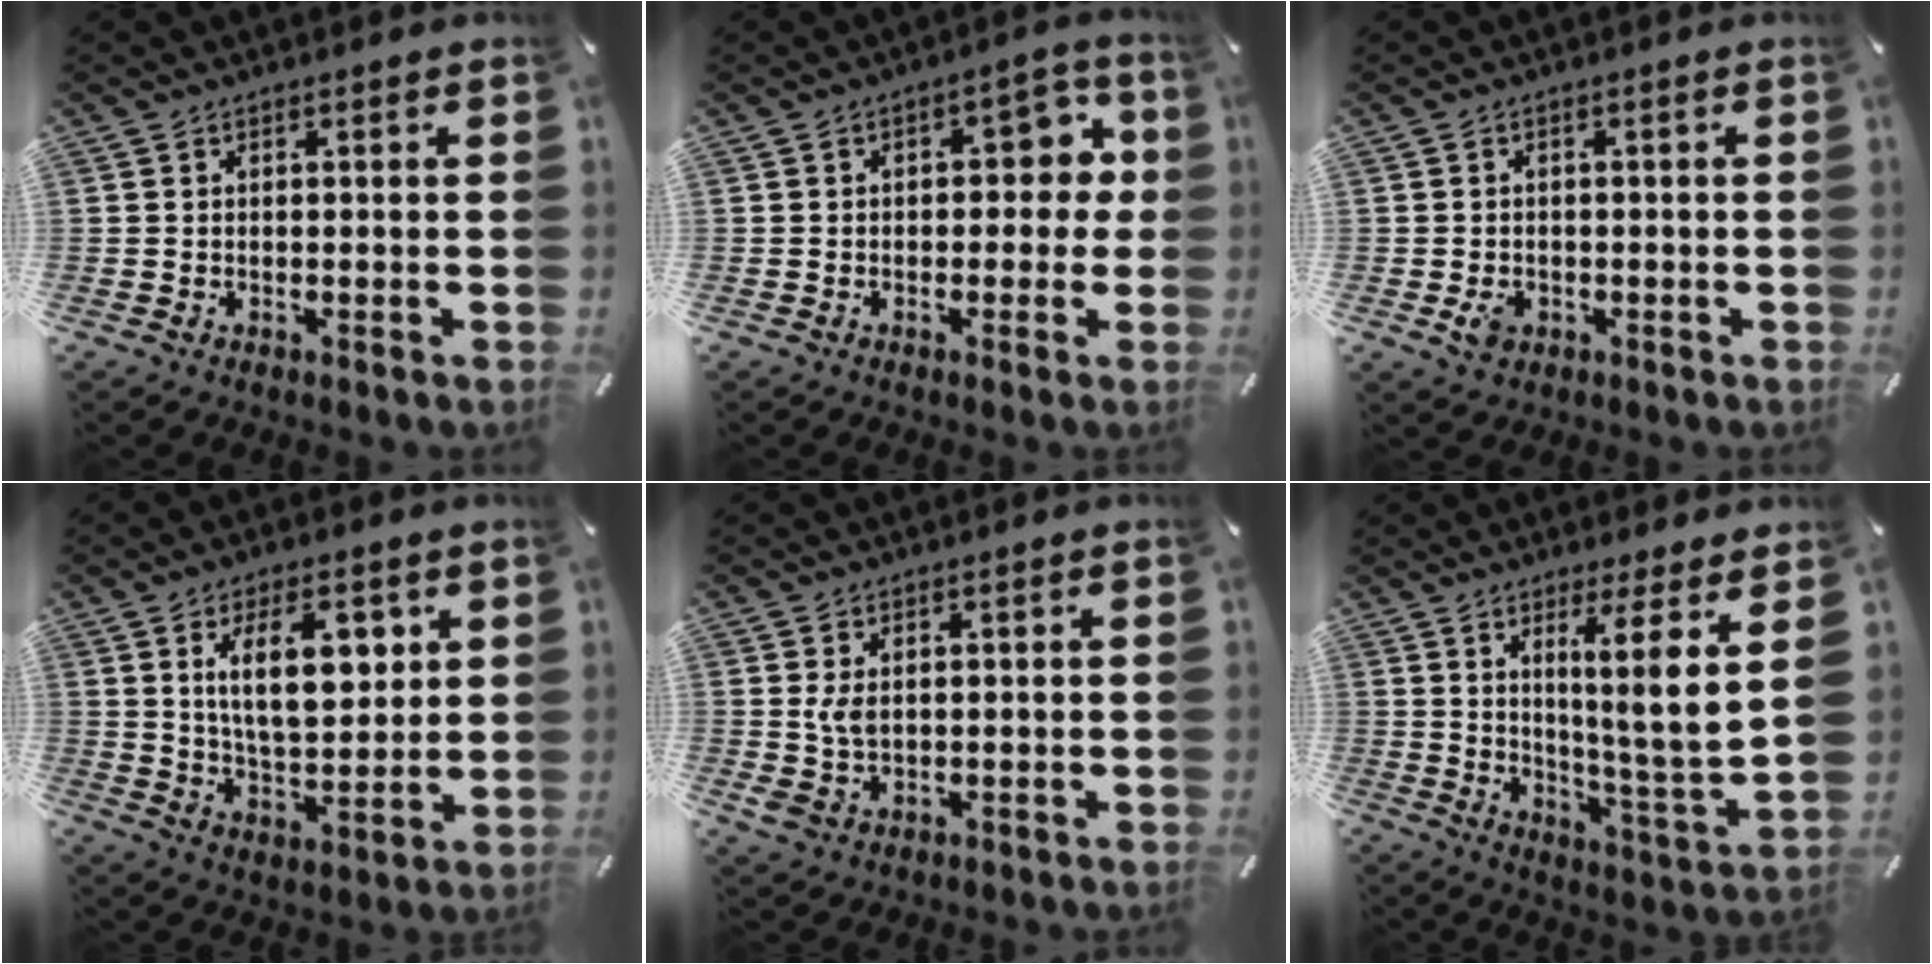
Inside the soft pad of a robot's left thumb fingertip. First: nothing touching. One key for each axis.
{"total": 7.4, "fx": 0.5, "fy": 4.8, "fz": 5.6, "tx": -0.060, "ty": 0.004, "tz": -0.003}
{"total": 3.3, "fx": -1.2, "fy": 2.6, "fz": 1.6, "tx": -0.026, "ty": 0.000, "tz": -0.022}
{"total": 12.7, "fx": 4.9, "fy": 6.2, "fz": 10.0, "tx": -0.163, "ty": -0.008, "tz": 0.080}
{"total": 4.2, "fx": 0.8, "fy": 2.7, "fz": 3.1, "tx": -0.076, "ty": -0.003, "tz": 0.014}
{"total": 11.2, "fx": 5.1, "fy": -0.6, "fz": 9.9, "tx": -0.158, "ty": -0.043, "tz": 0.071}